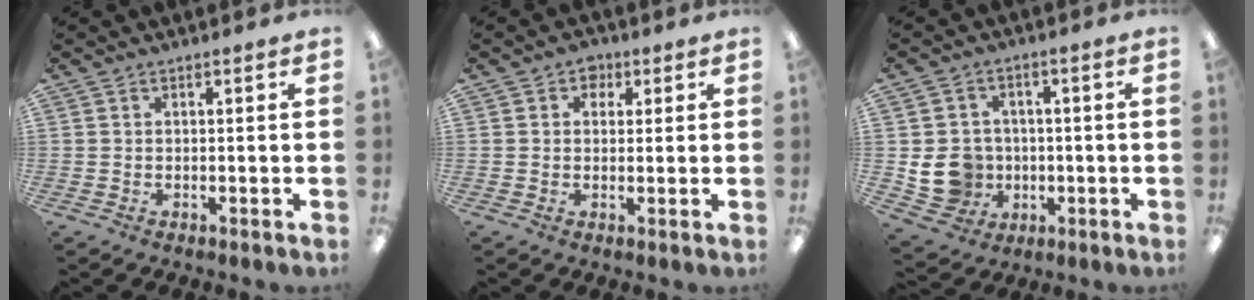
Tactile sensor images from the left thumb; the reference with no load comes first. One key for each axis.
{"total": 3.0, "fx": 1.4, "fy": 2.4, "fz": 1.1, "tx": -0.001, "ty": -0.002, "tz": 0.020}
{"total": 9.3, "fx": -1.1, "fy": 8.7, "fz": 3.1, "tx": -0.080, "ty": 0.011, "tz": -0.009}